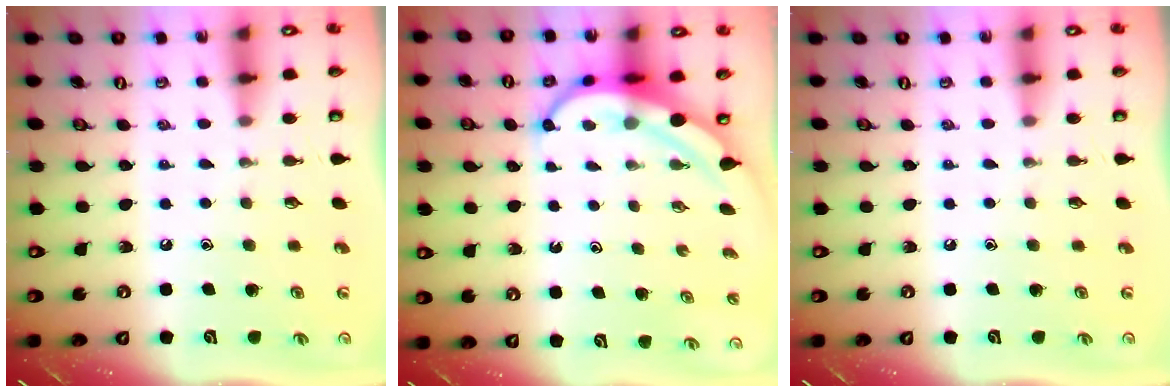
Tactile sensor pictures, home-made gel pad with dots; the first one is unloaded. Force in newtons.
{"total": 6.8, "press": 6.8, "slide": 0.8}
{"total": 0.0}